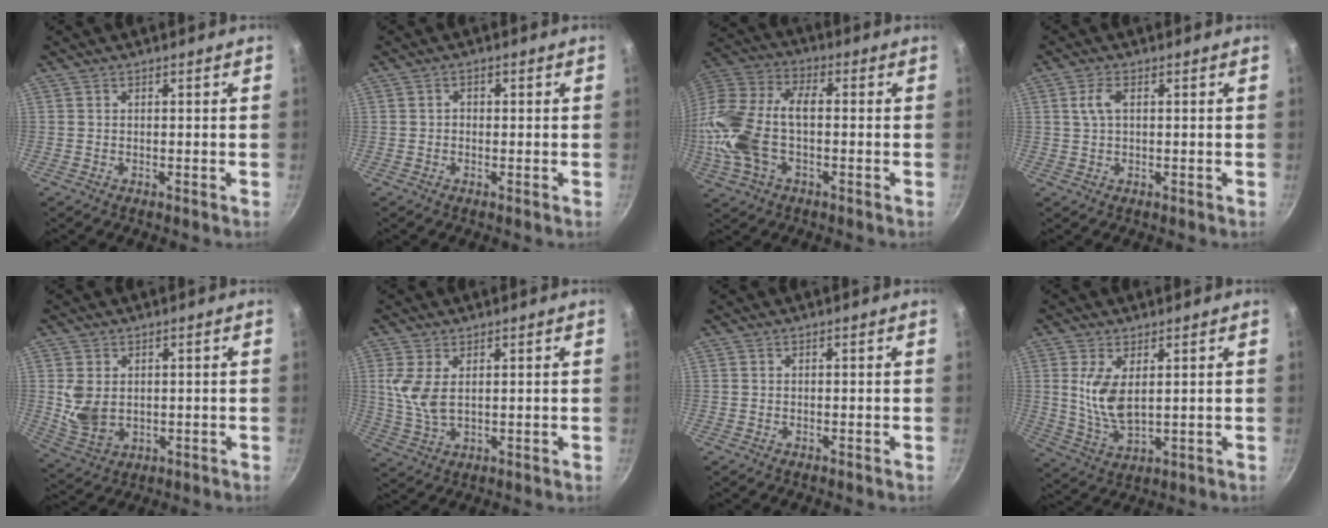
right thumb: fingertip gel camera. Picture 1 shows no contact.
{"total": 1.0, "force": [-0.1, 0.8, 0.6], "torque": [-0.001, 0.004, -0.006]}
{"total": 19.3, "force": [-2.5, 10.9, 15.8], "torque": [-0.367, 0.026, -0.046]}
{"total": 3.1, "force": [0.7, 1.6, 2.6], "torque": [-0.062, 0.007, 0.014]}
{"total": 7.1, "force": [0.7, 5.1, 4.8], "torque": [-0.087, -0.010, 0.030]}
{"total": 6.0, "force": [1.5, 3.1, 5.0], "torque": [-0.112, -0.006, 0.040]}
{"total": 0.0}
{"total": 7.8, "force": [1.8, 3.5, 6.7], "torque": [-0.131, -0.019, 0.048]}